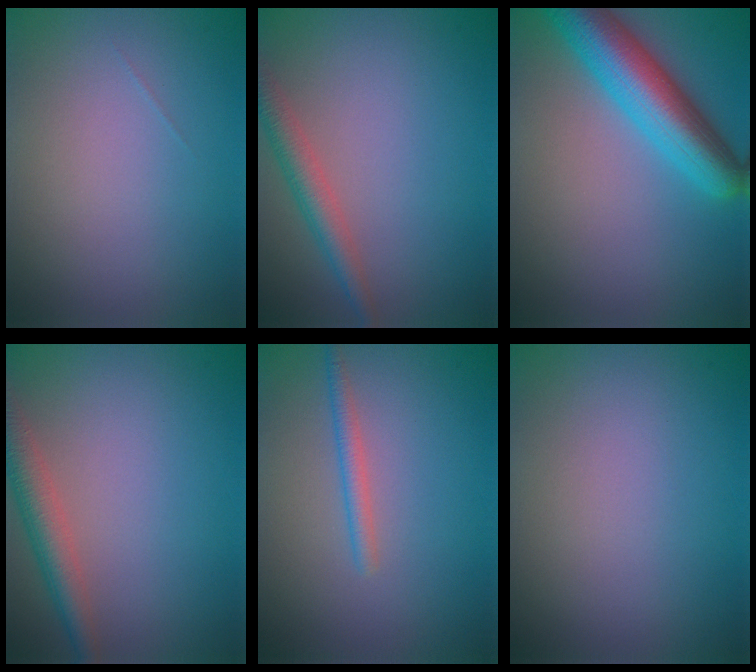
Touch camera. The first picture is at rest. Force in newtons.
{"total": 2.9, "press": 2.9, "slide": 0.1}
{"total": 7.5, "press": 7.5, "slide": 0.3}
{"total": 3.5, "press": 3.5, "slide": 0.1}
{"total": 1.5, "press": 1.5, "slide": 0.1}
{"total": 0.0}